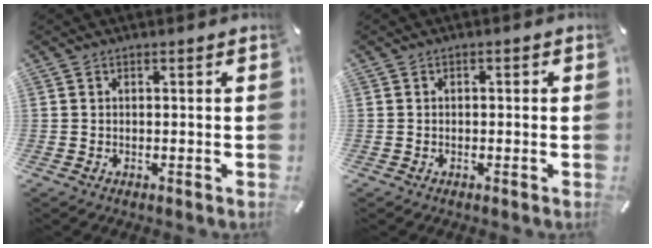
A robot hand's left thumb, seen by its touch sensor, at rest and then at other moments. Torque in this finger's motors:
{"motor_torque": [-0.08, -0.37, 0.00, 0.12, 0.00]}